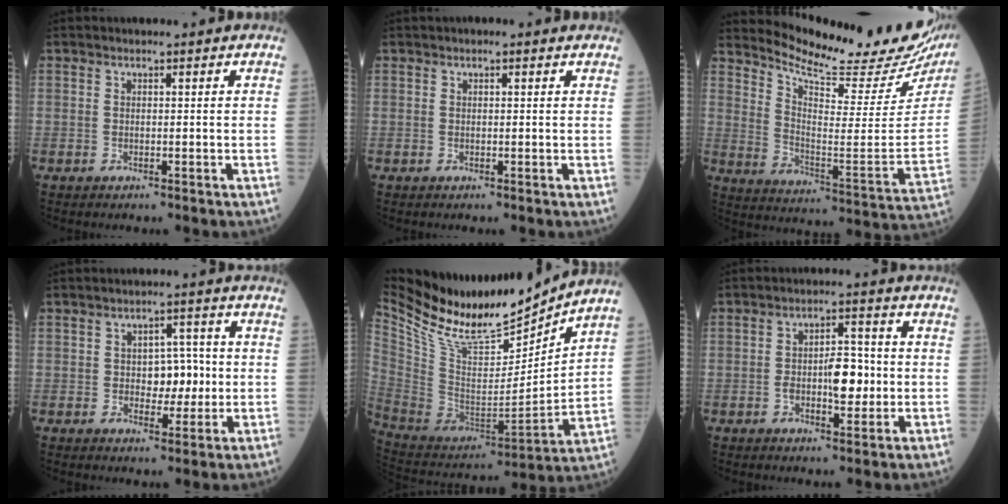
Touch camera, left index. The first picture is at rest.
{"total": 1.3, "force": [1.0, 0.4, 0.7], "torque": [-0.010, 0.012, 0.010]}
{"total": 23.0, "force": [21.2, 2.7, 8.6], "torque": [-0.140, -0.096, 0.281]}
{"total": 5.0, "force": [-0.3, 3.1, 3.9], "torque": [-0.051, 0.010, -0.003]}
{"total": 25.1, "force": [22.0, 4.5, 11.3], "torque": [-0.226, -0.032, 0.379]}
{"total": 6.3, "force": [-1.0, 2.6, 5.7], "torque": [-0.092, 0.006, -0.017]}